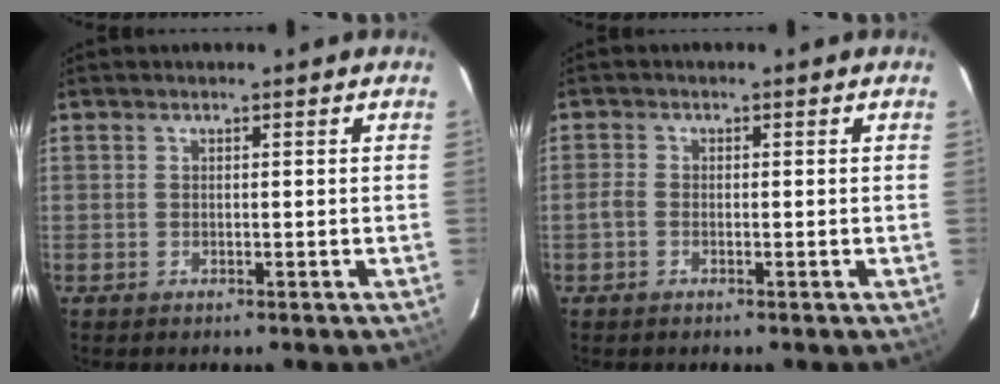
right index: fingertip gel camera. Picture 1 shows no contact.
{"total": 1.6, "force": [-0.8, 1.1, 0.9], "torque": [-0.026, 0.000, -0.019]}